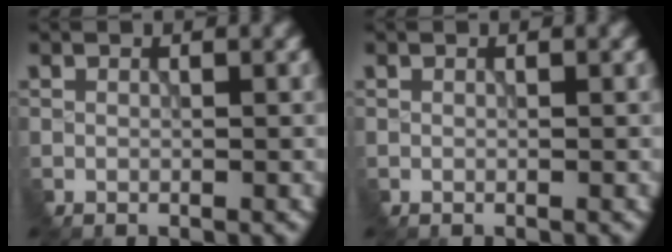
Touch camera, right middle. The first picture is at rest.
{"total": 0.0}